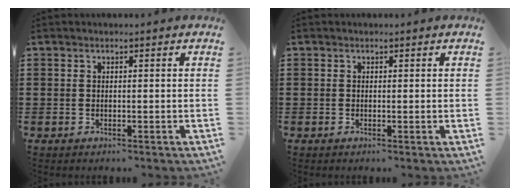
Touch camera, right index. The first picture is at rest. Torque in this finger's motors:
{"motor_torque": [0.21, -0.12, 0.02, -0.01]}